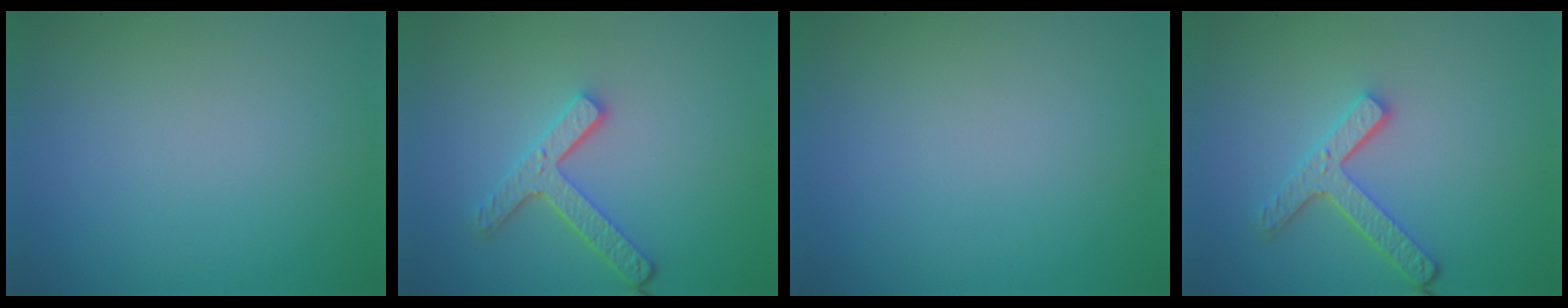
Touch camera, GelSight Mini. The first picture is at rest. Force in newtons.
{"total": 3.8, "press": 3.0, "slide": 2.4}
{"total": 0.0}
{"total": 3.8, "press": 3.0, "slide": 2.4}